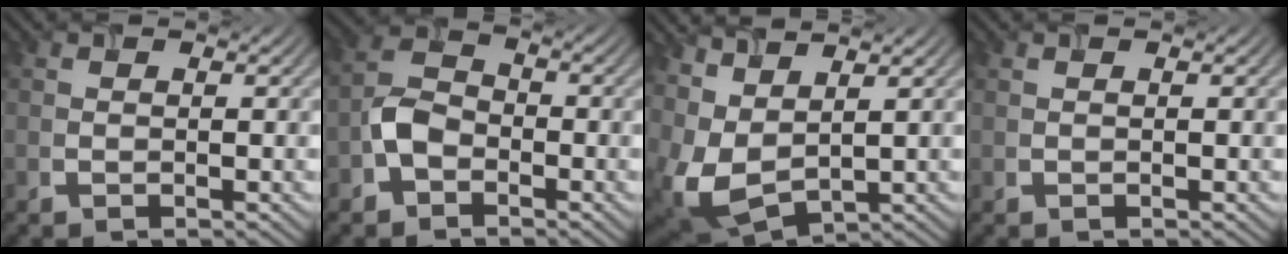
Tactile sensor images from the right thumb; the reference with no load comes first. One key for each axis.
{"total": 4.4, "fx": -2.2, "fy": 3.0, "fz": 2.3, "tx": -0.048, "ty": 0.006, "tz": -0.055}
{"total": 7.6, "fx": 3.2, "fy": 3.8, "fz": 5.7, "tx": -0.160, "ty": -0.009, "tz": 0.071}
{"total": 0.0}